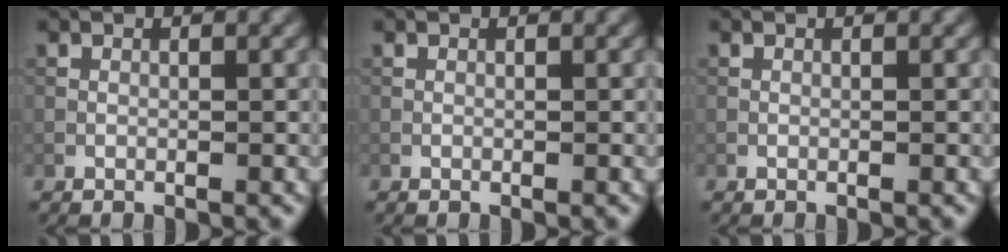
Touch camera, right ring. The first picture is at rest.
{"total": 0.0}
{"total": 0.0}